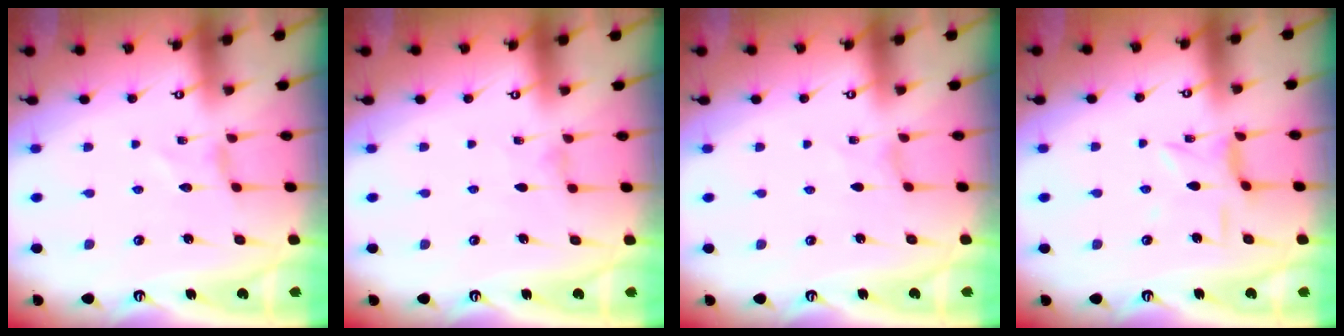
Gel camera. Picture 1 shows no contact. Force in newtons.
{"total": 0.0}
{"total": 0.0}
{"total": 2.4, "press": 2.4, "slide": 0.4}